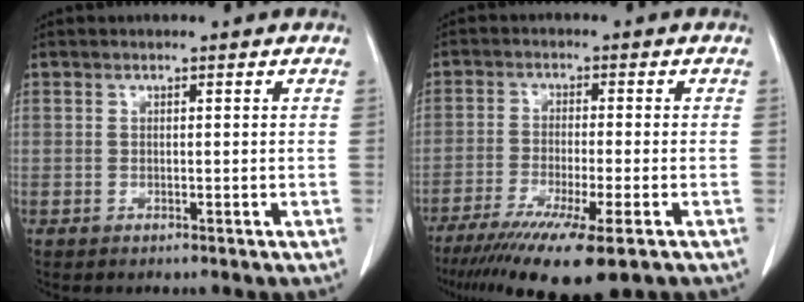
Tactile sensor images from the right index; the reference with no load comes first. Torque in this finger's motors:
{"motor_torque": [2.14, 0.00, 0.73, 0.21]}